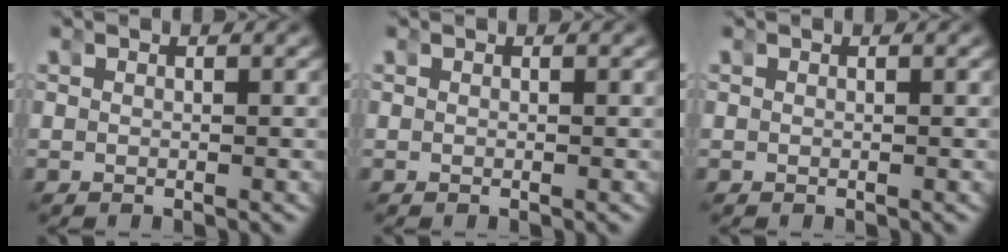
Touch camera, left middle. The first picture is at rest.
{"total": 0.0}
{"total": 0.0}